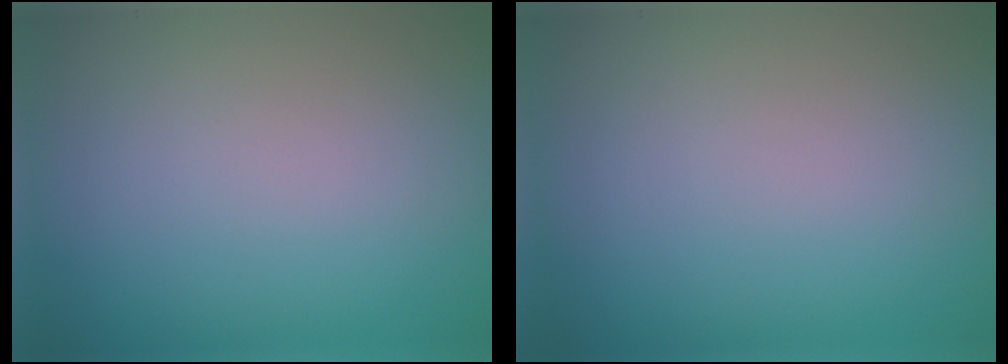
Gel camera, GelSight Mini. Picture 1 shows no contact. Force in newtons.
{"total": 0.0}